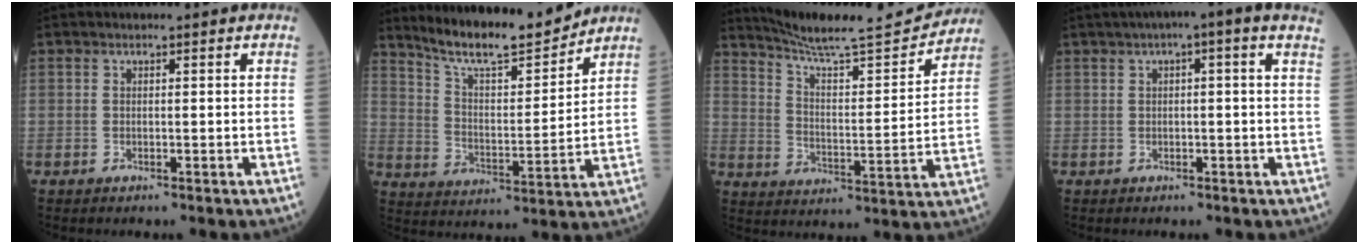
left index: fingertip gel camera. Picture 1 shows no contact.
{"total": 12.8, "force": [11.9, 0.9, 4.6], "torque": [-0.085, -0.008, 0.205]}
{"total": 17.1, "force": [16.4, 0.7, 5.0], "torque": [-0.092, -0.026, 0.241]}
{"total": 6.7, "force": [4.0, 0.0, 5.4], "torque": [-0.075, 0.037, 0.044]}